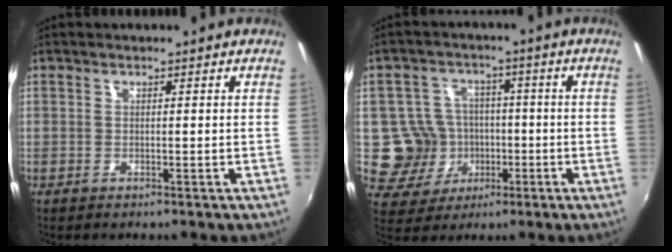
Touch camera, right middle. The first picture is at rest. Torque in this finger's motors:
{"motor_torque": [0.23, -0.28, -0.06, -0.05]}